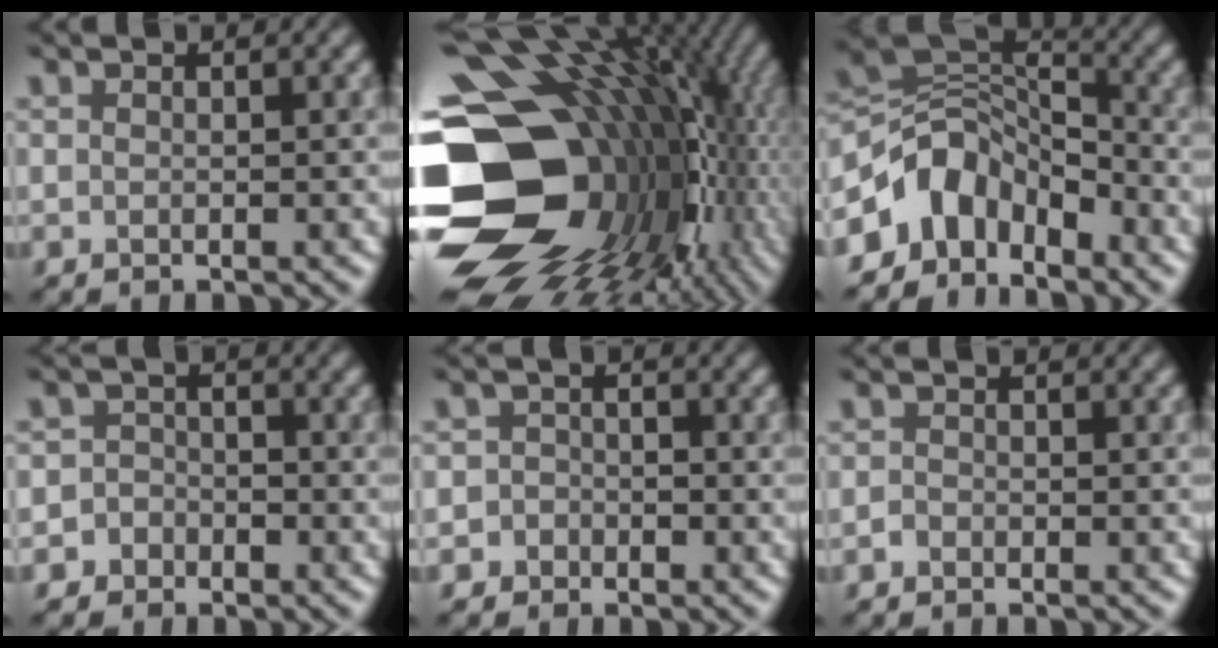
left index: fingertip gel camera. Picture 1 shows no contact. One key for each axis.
{"total": 19.8, "fx": -0.7, "fy": 15.0, "fz": 12.9, "tx": -0.247, "ty": -0.017, "tz": 0.015}
{"total": 6.5, "fx": -3.8, "fy": 4.5, "fz": 2.8, "tx": -0.029, "ty": 0.009, "tz": -0.081}
{"total": 3.0, "fx": -1.8, "fy": 2.4, "fz": -0.2, "tx": 0.045, "ty": 0.005, "tz": -0.043}
{"total": 2.4, "fx": -1.3, "fy": 2.0, "fz": -0.2, "tx": 0.040, "ty": 0.007, "tz": -0.035}
{"total": 0.5, "fx": -0.5, "fy": 0.2, "fz": -0.1, "tx": 0.001, "ty": -0.001, "tz": -0.011}